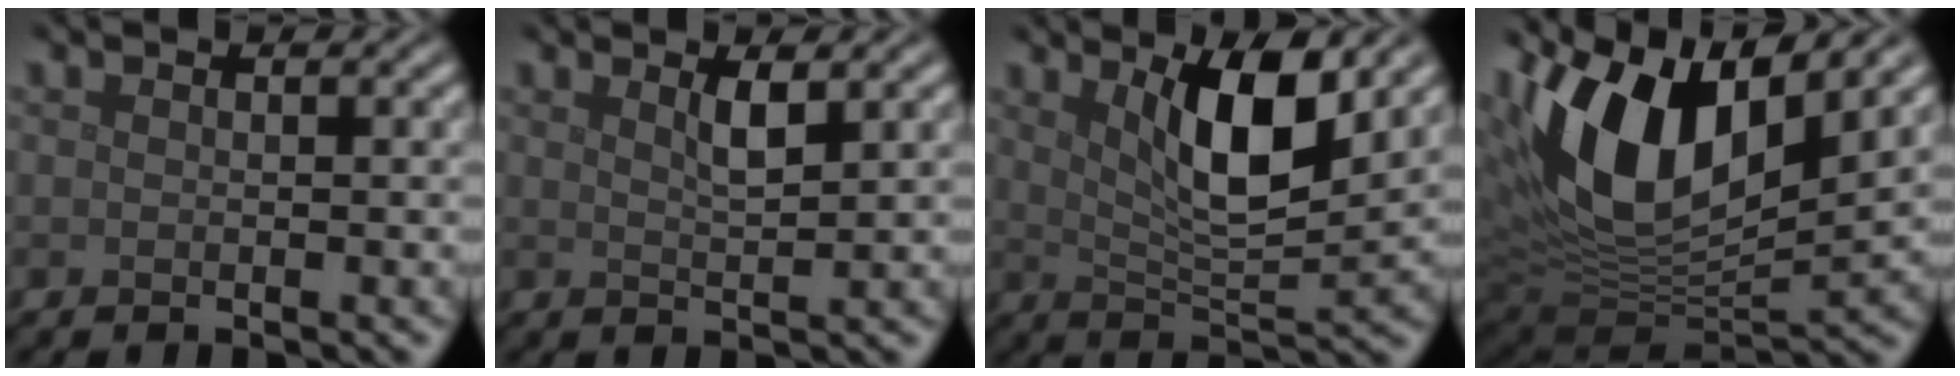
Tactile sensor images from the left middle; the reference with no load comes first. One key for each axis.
{"total": 1.9, "fx": 1.1, "fy": 0.4, "fz": 1.5, "tx": -0.023, "ty": 0.001, "tz": 0.016}
{"total": 6.6, "fx": 2.7, "fy": 1.8, "fz": 5.8, "tx": -0.099, "ty": -0.006, "tz": 0.050}
{"total": 13.4, "fx": 5.2, "fy": 6.4, "fz": 10.5, "tx": -0.194, "ty": 0.008, "tz": 0.090}